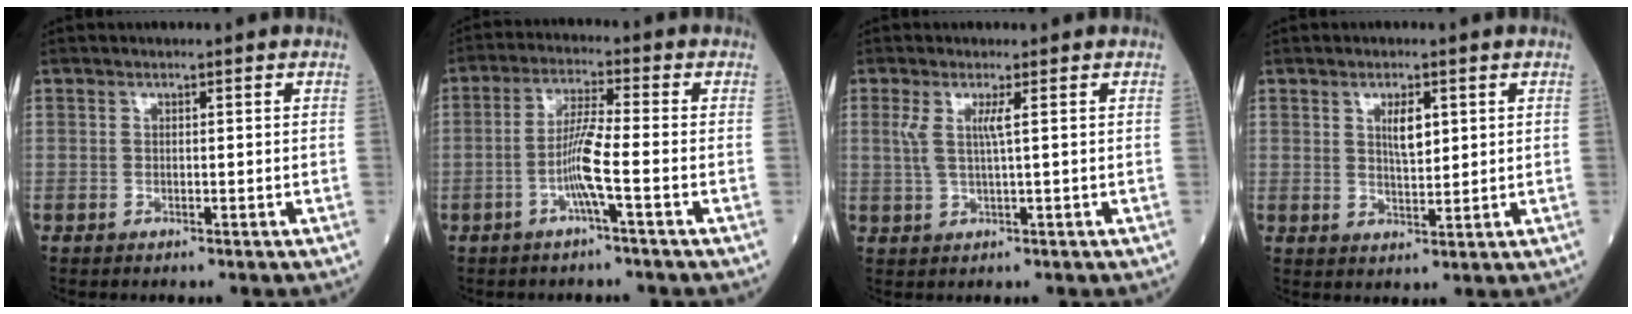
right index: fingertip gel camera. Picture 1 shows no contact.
{"total": 6.0, "force": [-2.1, -0.6, 5.6], "torque": [-0.114, 0.003, -0.043]}
{"total": 3.0, "force": [0.8, -0.2, 2.9], "torque": [-0.069, 0.004, 0.017]}
{"total": 3.6, "force": [1.4, 1.2, 3.1], "torque": [-0.055, -0.002, 0.024]}